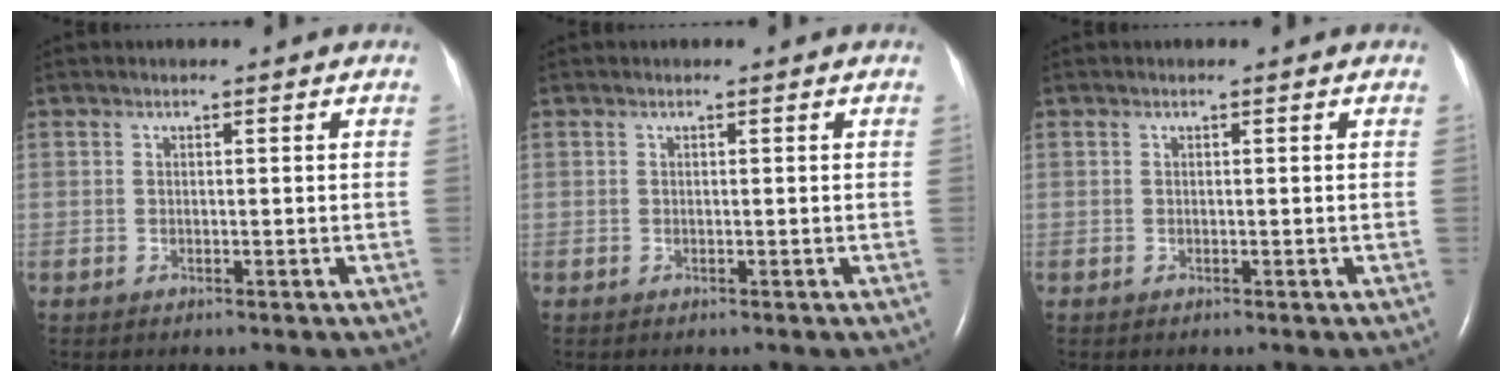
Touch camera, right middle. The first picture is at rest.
{"total": 0.0}
{"total": 0.0}